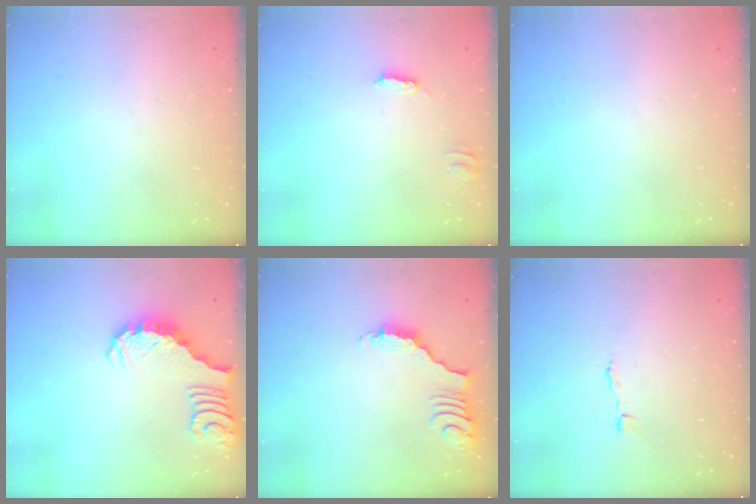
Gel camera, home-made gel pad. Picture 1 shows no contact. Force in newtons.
{"total": 3.4, "press": 3.4, "slide": 0.2}
{"total": 0.0}
{"total": 3.0, "press": 2.9, "slide": 0.5}
{"total": 4.0, "press": 3.9, "slide": 0.7}
{"total": 1.9, "press": 1.9, "slide": 0.1}